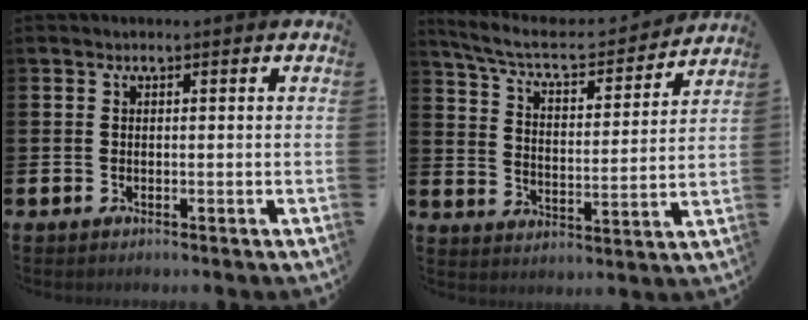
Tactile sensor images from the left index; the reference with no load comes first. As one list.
[{"total": 7.6, "force": [6.7, 2.3, 2.9], "torque": [-0.091, -0.043, 0.112]}]